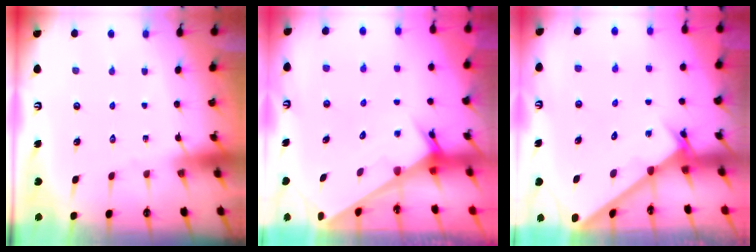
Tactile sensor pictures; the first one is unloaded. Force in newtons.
{"total": 2.3, "press": 2.3, "slide": 0.1}
{"total": 2.0, "press": 2.0, "slide": 0.2}